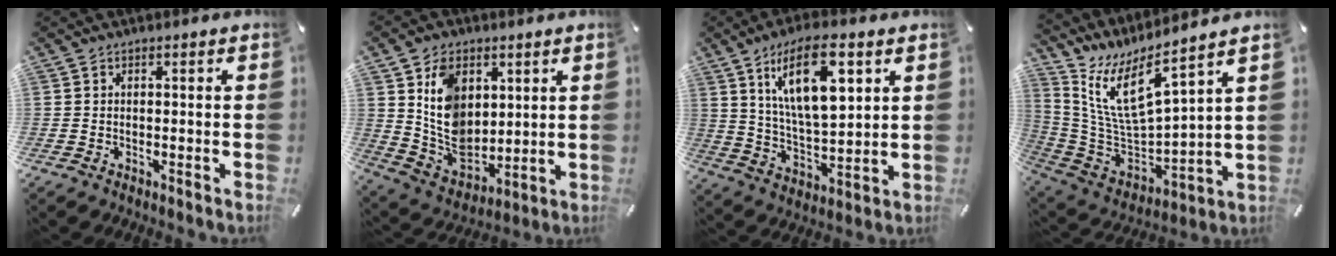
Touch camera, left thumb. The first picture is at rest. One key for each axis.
{"total": 12.6, "fx": 3.9, "fy": 9.9, "fz": 6.7, "tx": -0.135, "ty": -0.015, "tz": 0.079}
{"total": 16.7, "fx": 8.3, "fy": 6.7, "fz": 12.9, "tx": -0.252, "ty": -0.015, "tz": 0.134}
{"total": 12.0, "fx": 7.6, "fy": 3.7, "fz": 8.5, "tx": -0.191, "ty": -0.068, "tz": 0.133}